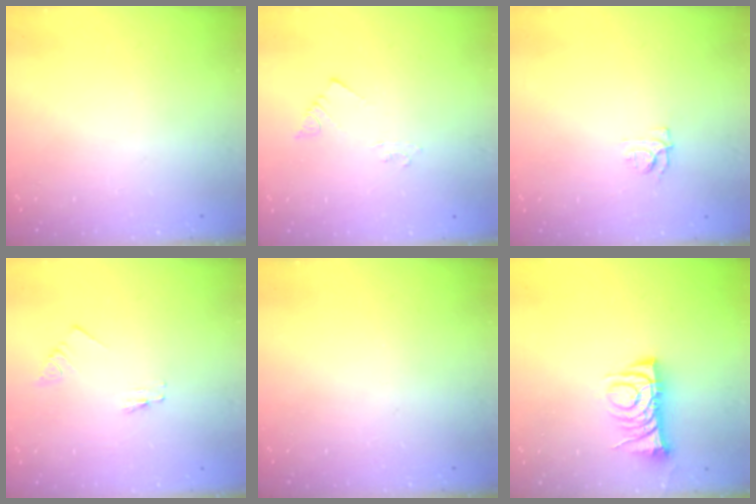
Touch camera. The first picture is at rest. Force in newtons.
{"total": 2.1, "press": 2.1, "slide": 0.3}
{"total": 6.2, "press": 6.1, "slide": 0.7}
{"total": 0.7, "press": 0.7, "slide": 0.1}
{"total": 0.0}
{"total": 7.6, "press": 7.5, "slide": 0.9}